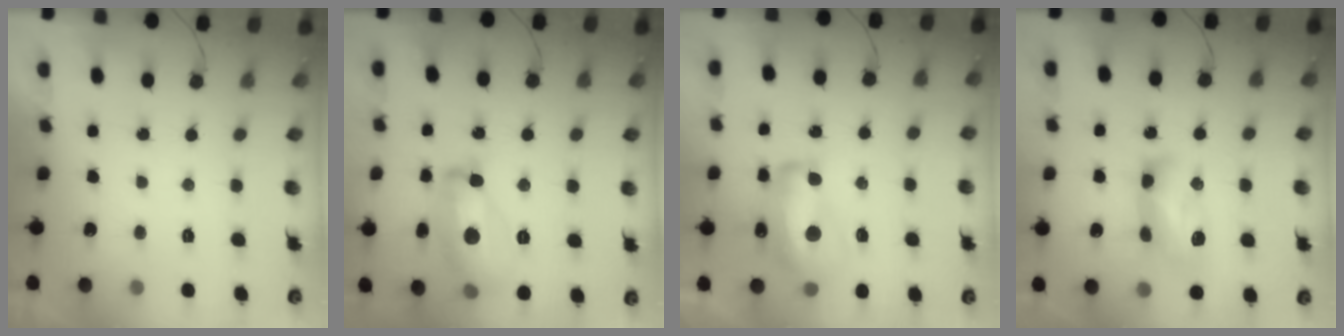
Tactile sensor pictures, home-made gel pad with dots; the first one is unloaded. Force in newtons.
{"total": 15.5, "press": 15.5, "slide": 0.8}
{"total": 13.5, "press": 13.5, "slide": 0.8}
{"total": 12.2, "press": 12.2, "slide": 0.6}